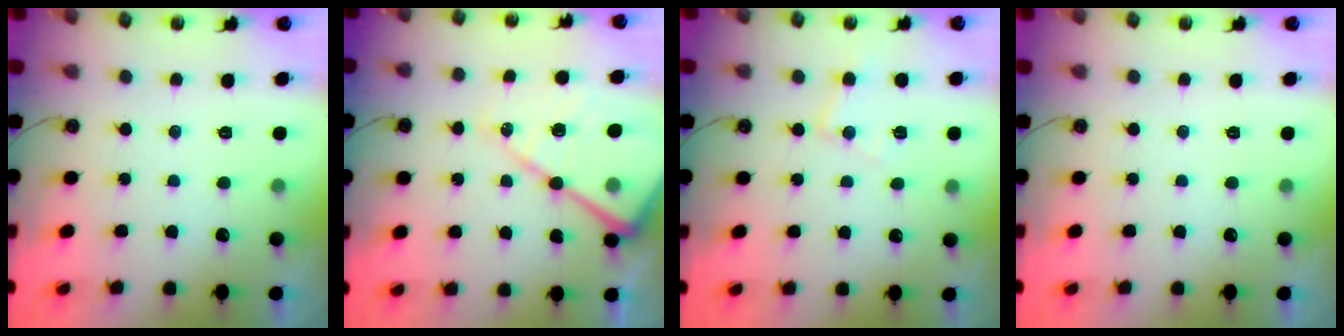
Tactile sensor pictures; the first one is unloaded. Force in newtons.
{"total": 18.2, "press": 18.1, "slide": 1.5}
{"total": 7.4, "press": 7.4, "slide": 0.5}
{"total": 0.0}